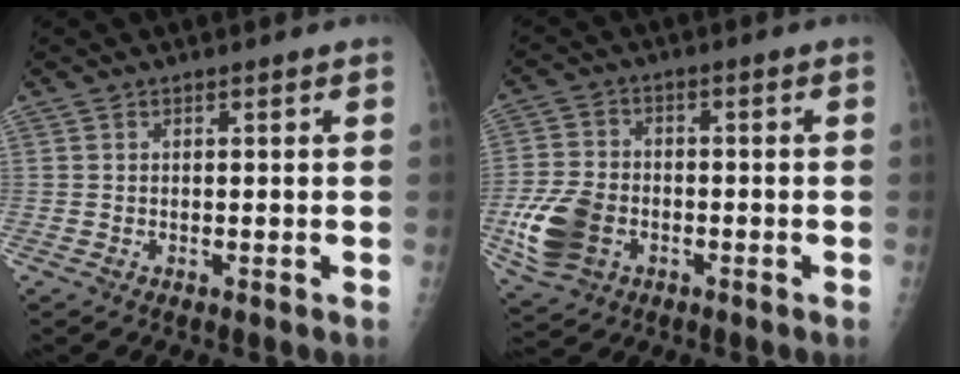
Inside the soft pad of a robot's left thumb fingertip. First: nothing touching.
{"total": 10.8, "force": [-3.3, 7.8, 6.8], "torque": [-0.137, 0.009, -0.060]}